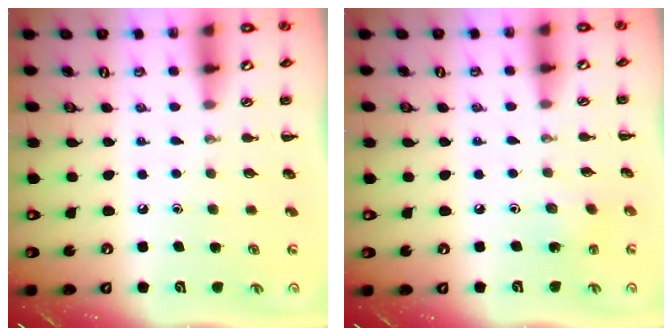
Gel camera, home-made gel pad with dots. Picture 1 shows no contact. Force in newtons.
{"total": 2.9, "press": 2.8, "slide": 0.9}